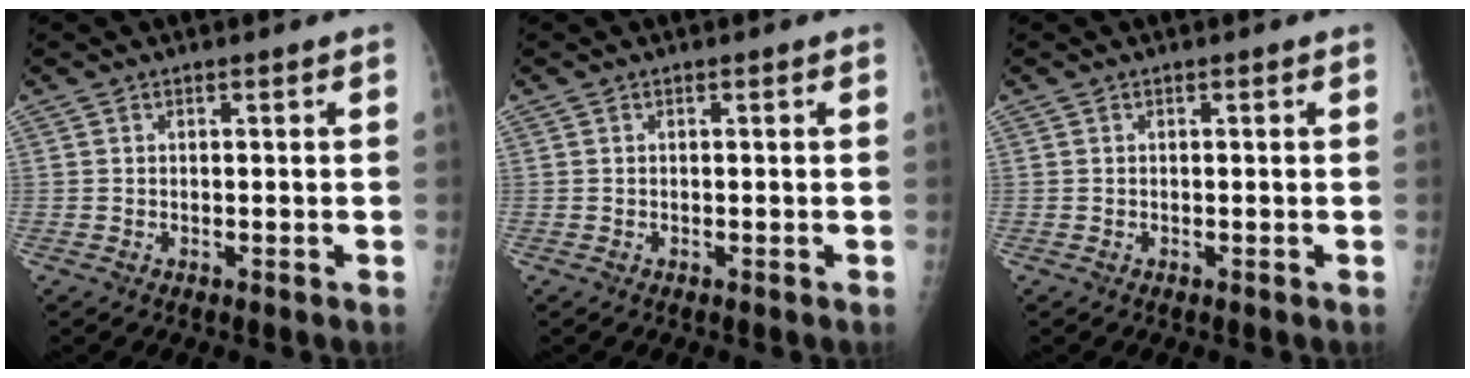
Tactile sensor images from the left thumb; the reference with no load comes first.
{"total": 0.0}
{"total": 0.0}